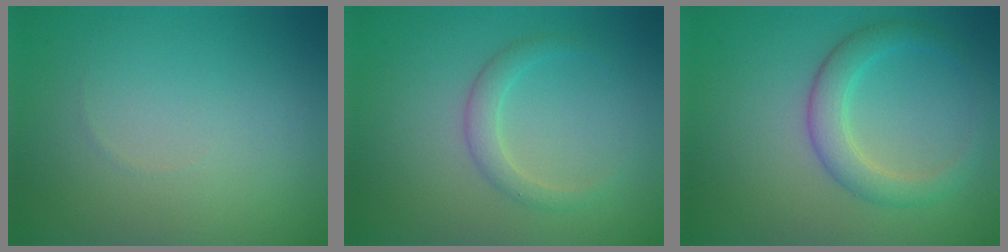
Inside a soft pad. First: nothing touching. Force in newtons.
{"total": 1.9, "press": 1.9, "slide": 0.1}
{"total": 2.6, "press": 2.6, "slide": 0.2}